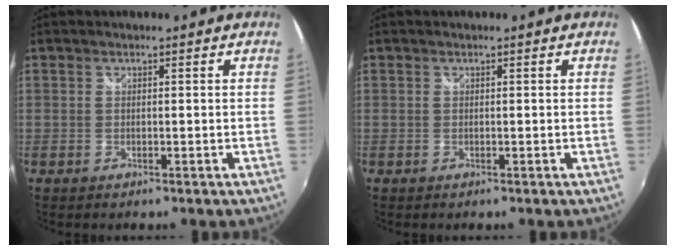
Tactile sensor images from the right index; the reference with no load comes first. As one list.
[{"total": 0.0}]